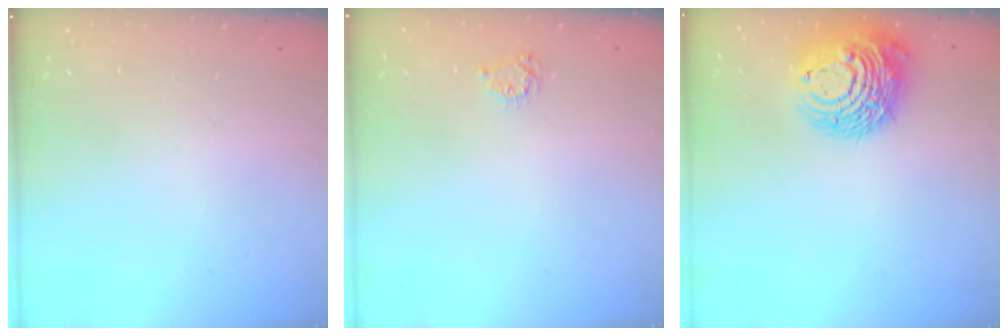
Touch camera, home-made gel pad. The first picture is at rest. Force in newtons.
{"total": 3.6, "press": 3.5, "slide": 0.5}
{"total": 13.3, "press": 13.2, "slide": 1.6}